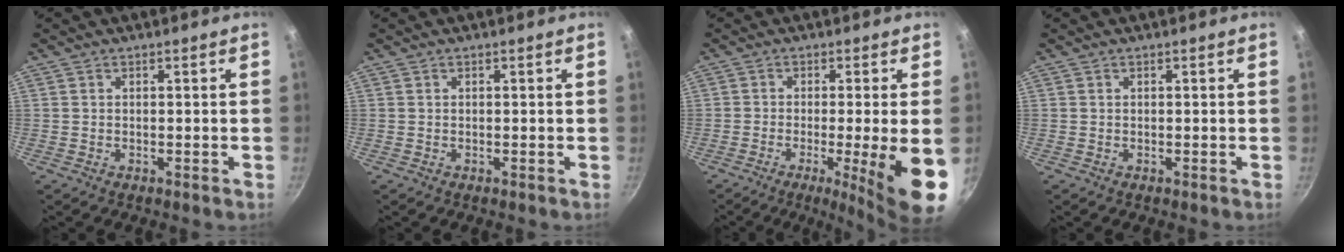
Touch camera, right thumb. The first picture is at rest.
{"total": 0.0}
{"total": 12.3, "force": [-3.3, 1.1, 11.8], "torque": [-0.168, -0.005, -0.045]}
{"total": 0.0}